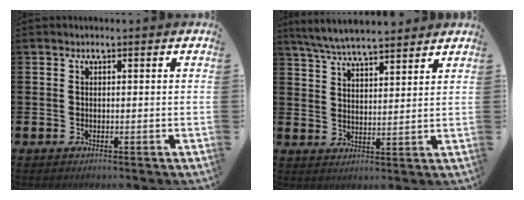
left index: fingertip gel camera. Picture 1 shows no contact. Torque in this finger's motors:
{"motor_torque": [1.04, -1.10, 0.85, 0.21]}